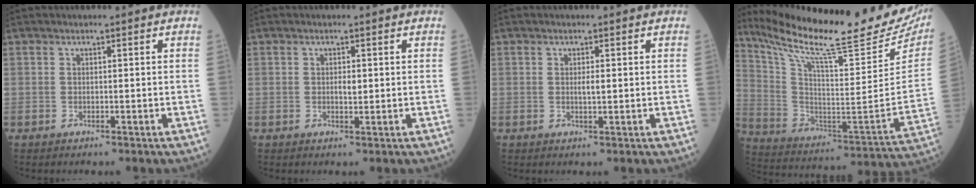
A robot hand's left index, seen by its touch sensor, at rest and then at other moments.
{"total": 1.4, "force": [0.2, 0.5, 1.2], "torque": [-0.022, 0.000, 0.005]}
{"total": 1.3, "force": [0.2, 0.2, 1.2], "torque": [-0.023, -0.001, 0.003]}
{"total": 29.4, "force": [24.8, 1.4, 15.7], "torque": [-0.279, -0.088, 0.362]}